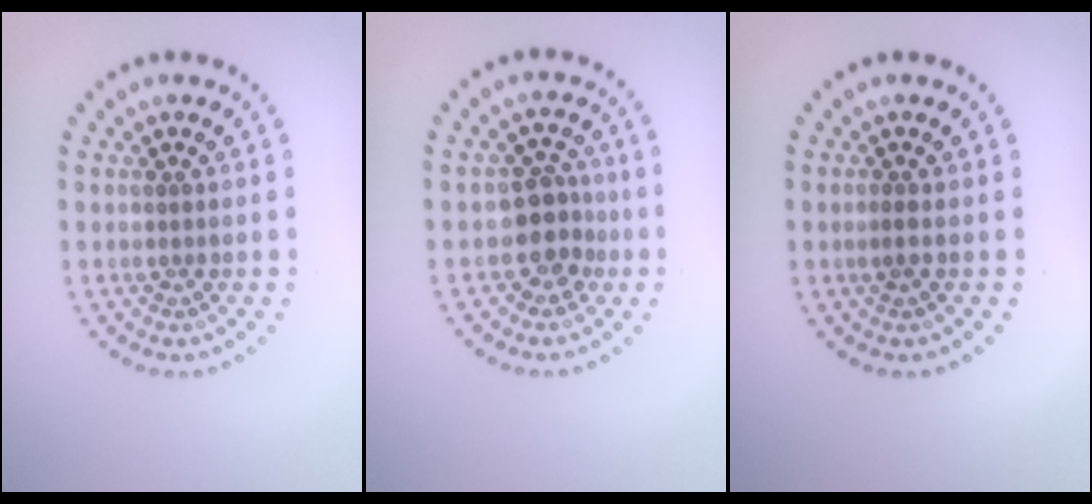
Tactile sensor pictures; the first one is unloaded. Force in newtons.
{"total": 2.8, "press": 2.6, "slide": 1.2}
{"total": 0.8, "press": 0.7, "slide": 0.3}